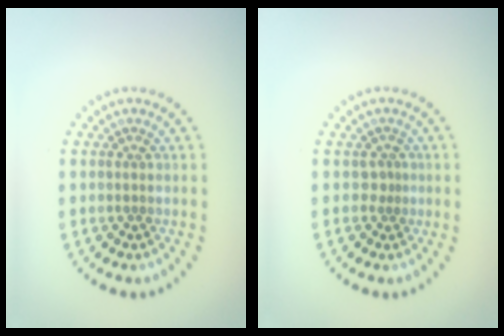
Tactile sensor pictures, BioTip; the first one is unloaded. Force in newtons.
{"total": 0.7, "press": 0.3, "slide": 0.6}